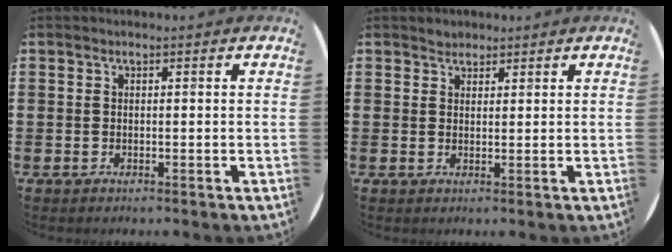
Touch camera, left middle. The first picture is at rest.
{"total": 1.4, "force": [1.3, 0.5, -0.1], "torque": [-0.001, 0.001, 0.026]}